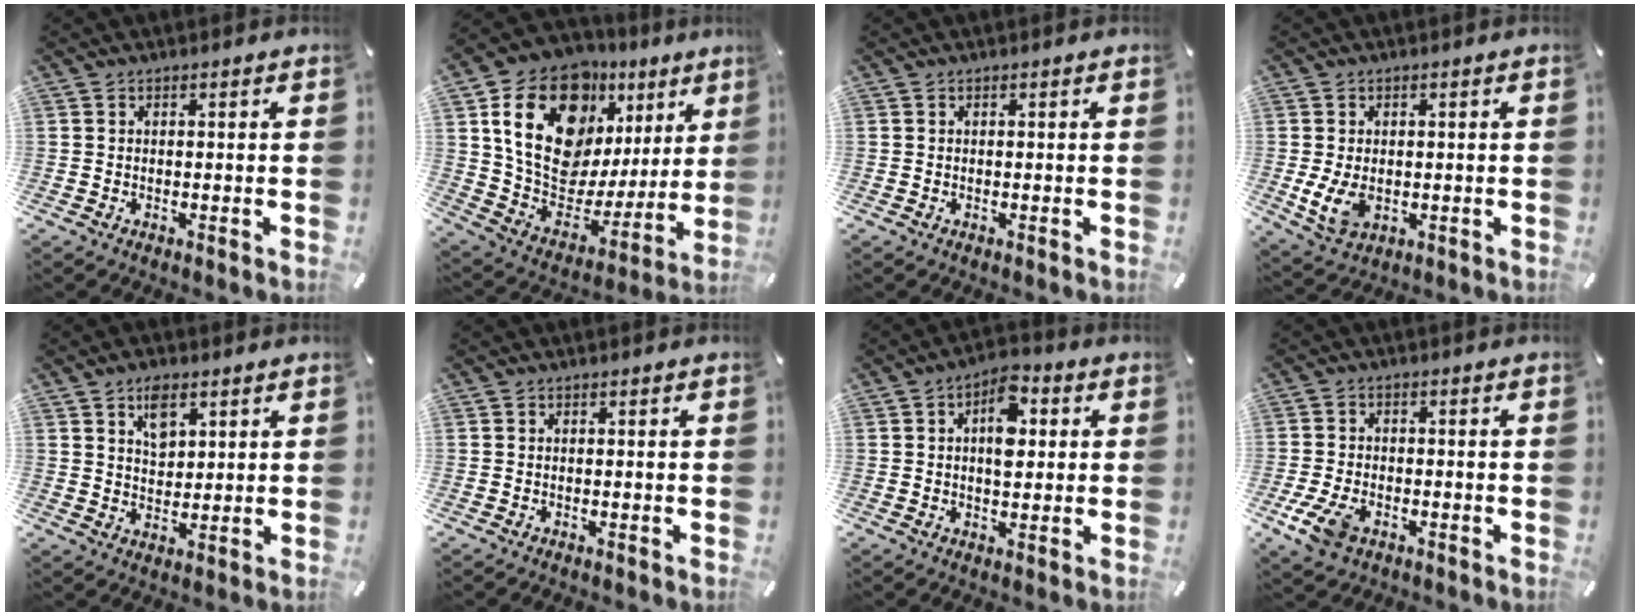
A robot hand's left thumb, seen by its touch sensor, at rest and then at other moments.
{"total": 21.1, "force": [10.6, 14.2, 11.6], "torque": [-0.204, -0.073, 0.189]}
{"total": 0.0}
{"total": 6.1, "force": [-0.4, 4.3, 4.2], "torque": [-0.092, -0.005, -0.007]}
{"total": 6.0, "force": [3.2, 3.9, 3.2], "torque": [-0.042, -0.009, 0.052]}
{"total": 0.0}
{"total": 8.5, "force": [1.9, 5.0, 6.7], "torque": [-0.084, -0.006, 0.027]}
{"total": 6.8, "force": [-3.0, 4.2, 4.4], "torque": [-0.108, 0.005, -0.058]}